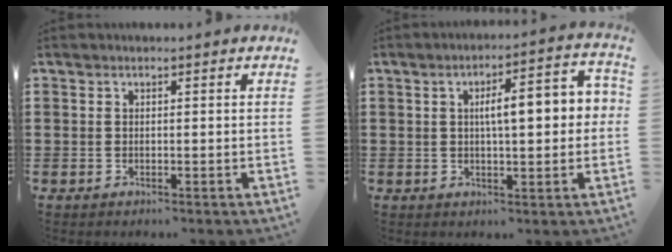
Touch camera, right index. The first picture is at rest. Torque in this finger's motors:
{"motor_torque": [1.68, -0.20, 0.79, 0.13]}